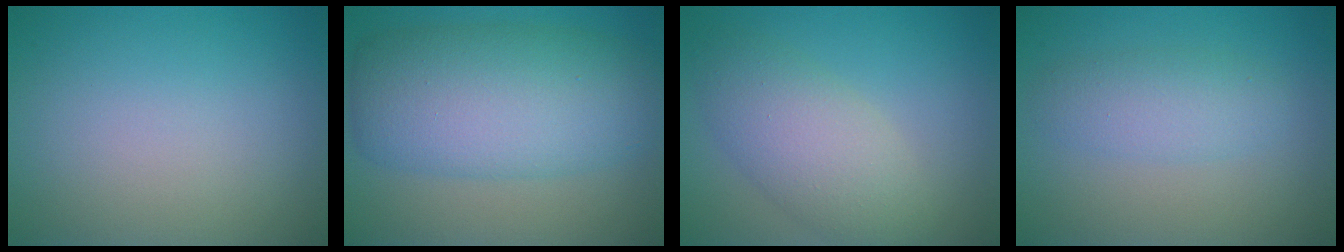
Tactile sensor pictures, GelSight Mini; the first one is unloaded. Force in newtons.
{"total": 9.7, "press": 9.7, "slide": 0.2}
{"total": 5.2, "press": 5.2, "slide": 0.2}
{"total": 2.9, "press": 2.9, "slide": 0.1}